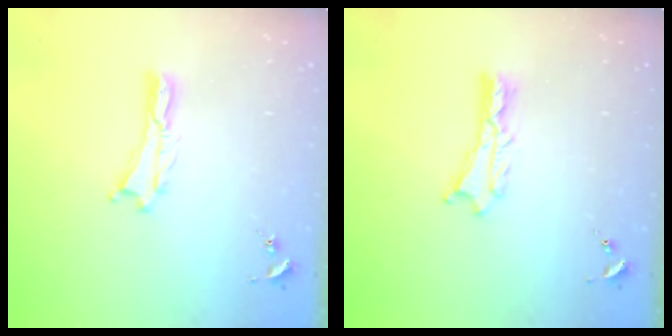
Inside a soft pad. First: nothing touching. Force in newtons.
{"total": 0.7, "press": 0.7, "slide": 0.1}